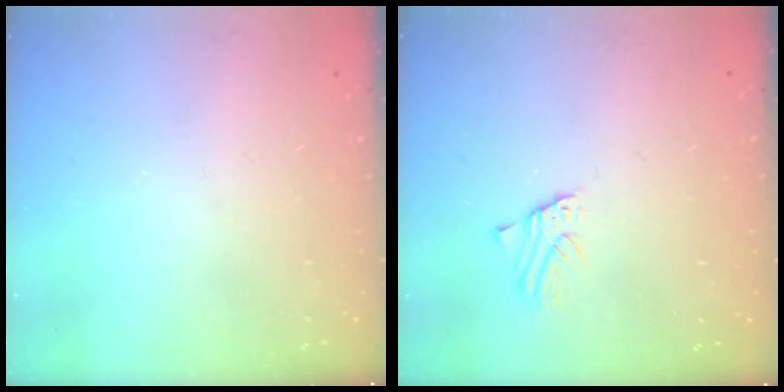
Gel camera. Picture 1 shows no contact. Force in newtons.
{"total": 1.4, "press": 1.4, "slide": 0.1}